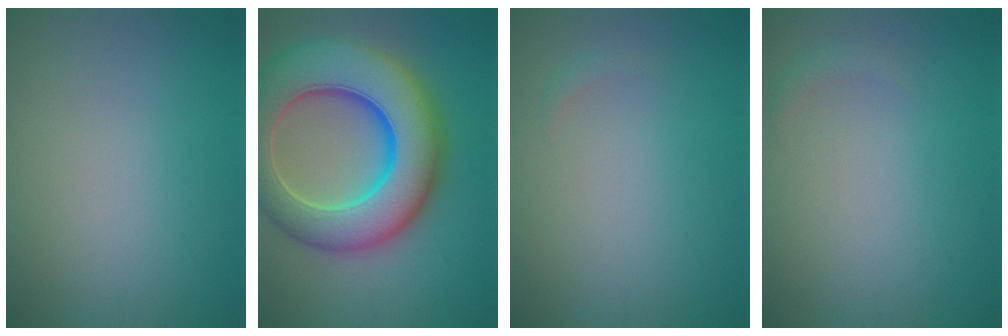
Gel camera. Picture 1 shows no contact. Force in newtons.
{"total": 13.9, "press": 13.8, "slide": 0.5}
{"total": 0.5, "press": 0.5, "slide": 0.0}
{"total": 0.7, "press": 0.7, "slide": 0.1}